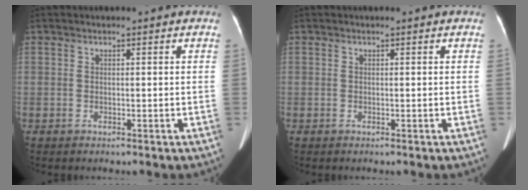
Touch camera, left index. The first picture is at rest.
{"total": 0.0}